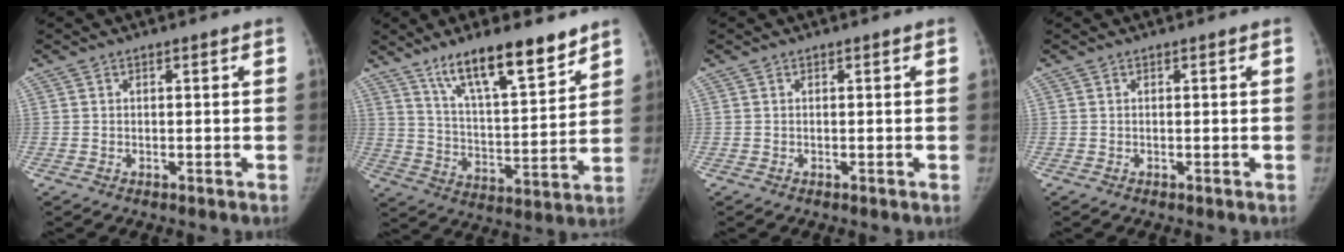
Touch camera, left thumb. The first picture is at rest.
{"total": 16.4, "force": [11.6, 4.4, 10.7], "torque": [-0.150, -0.067, 0.203]}
{"total": 0.0}
{"total": 0.0}